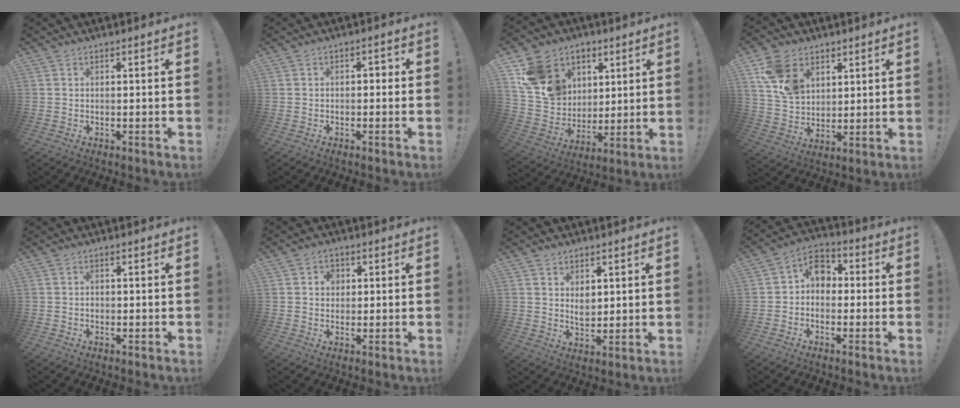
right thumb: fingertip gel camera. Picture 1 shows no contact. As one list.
[{"total": 1.8, "force": [-1.0, 1.1, 1.1], "torque": [-0.011, 0.008, -0.021]}, {"total": 15.6, "force": [7.1, 12.9, 5.3], "torque": [-0.091, -0.026, 0.156]}, {"total": 13.0, "force": [6.8, 9.5, 5.6], "torque": [-0.094, -0.025, 0.138]}, {"total": 0.7, "force": [-0.4, 0.5, 0.3], "torque": [-0.006, 0.001, -0.008]}, {"total": 3.4, "force": [0.6, 3.0, 1.4], "torque": [-0.017, 0.001, 0.009]}, {"total": 4.6, "force": [2.4, 3.3, 2.2], "torque": [-0.023, -0.013, 0.039]}, {"total": 7.3, "force": [0.0, 5.9, 4.3], "torque": [-0.075, 0.023, 0.007]}]